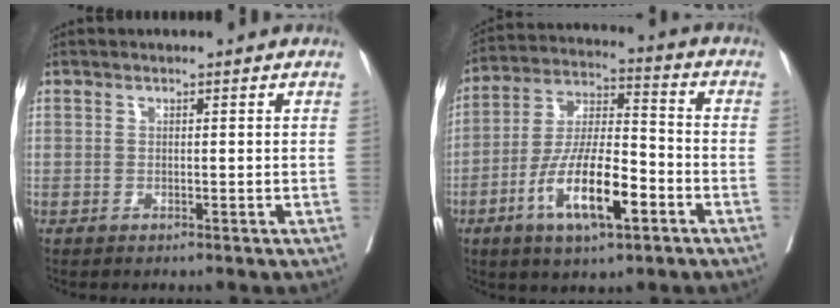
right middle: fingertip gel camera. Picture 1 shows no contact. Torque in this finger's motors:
{"motor_torque": [1.67, -0.47, 0.84, 0.11]}